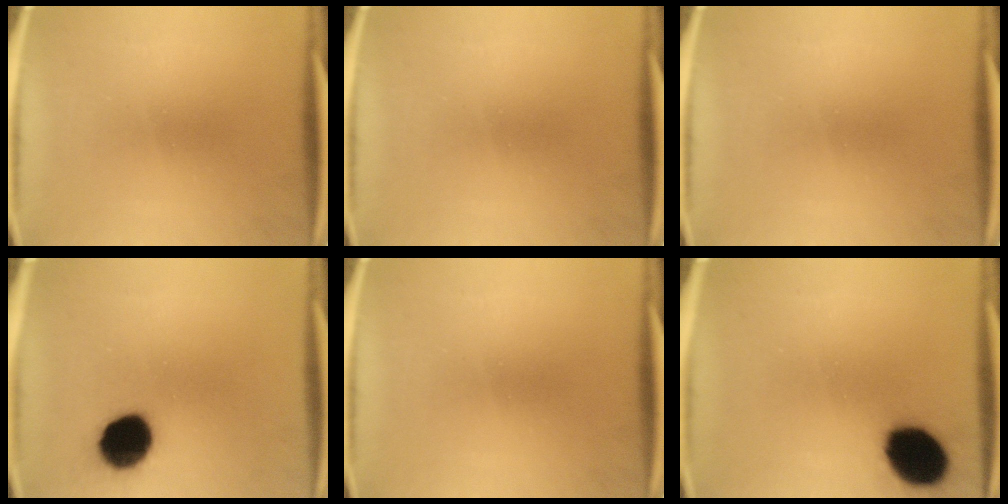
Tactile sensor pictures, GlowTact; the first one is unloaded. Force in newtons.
{"total": 0.0}
{"total": 0.0}
{"total": 12.6}
{"total": 0.0}
{"total": 14.5}